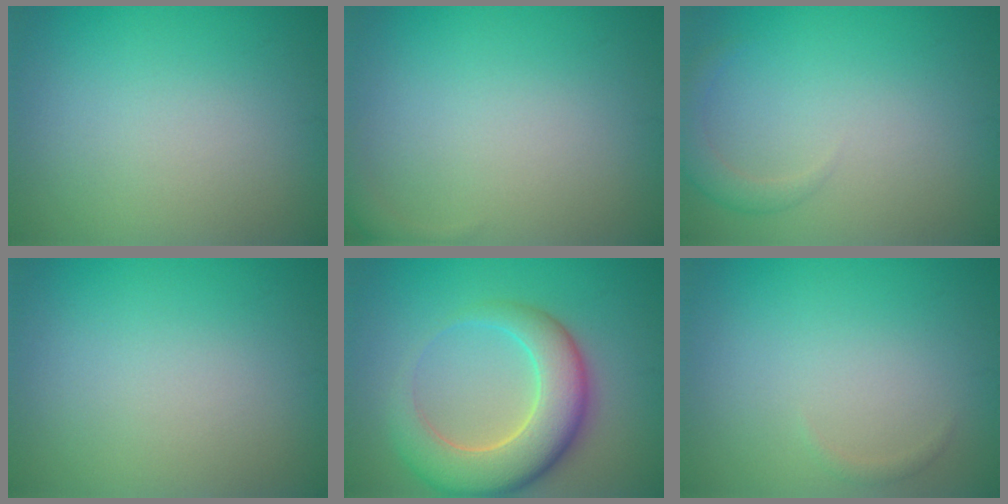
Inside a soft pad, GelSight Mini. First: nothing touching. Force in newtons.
{"total": 1.1, "press": 1.1, "slide": 0.1}
{"total": 1.8, "press": 1.8, "slide": 0.1}
{"total": 0.0}
{"total": 8.0, "press": 8.0, "slide": 0.5}
{"total": 0.6, "press": 0.6, "slide": 0.0}